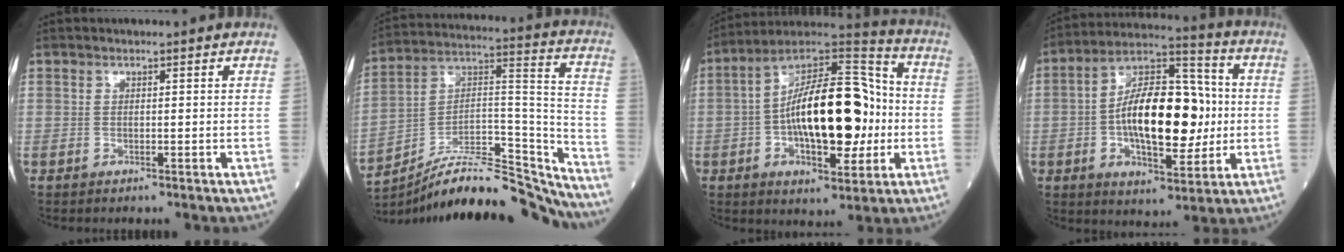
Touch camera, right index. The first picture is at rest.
{"total": 23.9, "force": [-22.0, 3.4, 8.8], "torque": [-0.135, 0.037, -0.349]}
{"total": 22.1, "force": [-1.4, 8.6, 20.3], "torque": [-0.359, 0.031, -0.020]}
{"total": 18.8, "force": [-0.6, 7.9, 17.1], "torque": [-0.306, 0.028, -0.010]}